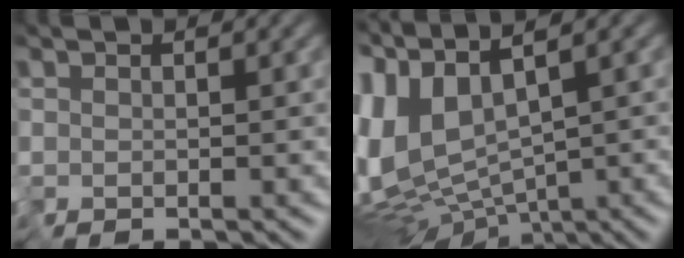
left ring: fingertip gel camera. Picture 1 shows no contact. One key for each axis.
{"total": 10.2, "fx": 1.2, "fy": 4.6, "fz": 9.0, "tx": -0.248, "ty": -0.014, "tz": 0.067}